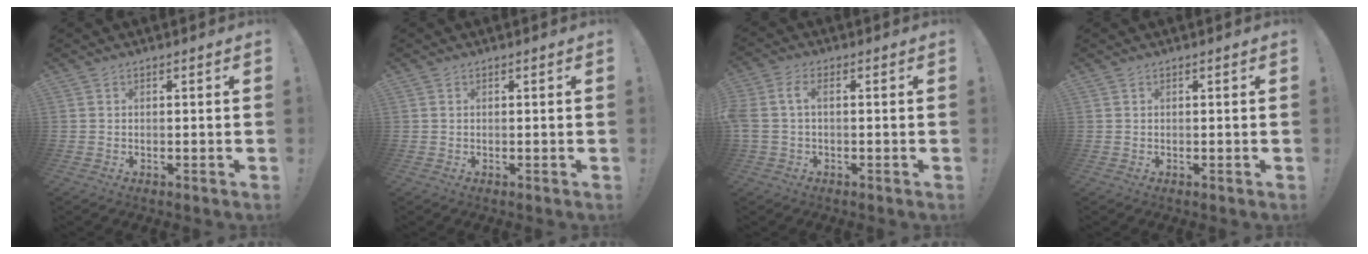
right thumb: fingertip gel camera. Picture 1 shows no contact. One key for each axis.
{"total": 0.0}
{"total": 4.6, "fx": 0.0, "fy": 1.9, "fz": 4.2, "tx": -0.102, "ty": -0.004, "tz": -0.003}
{"total": 0.0}